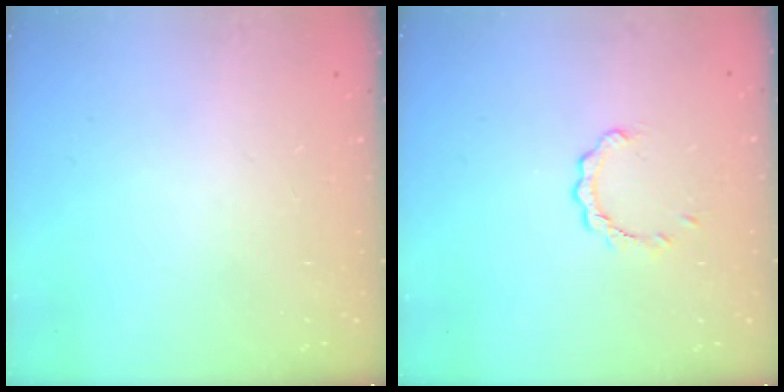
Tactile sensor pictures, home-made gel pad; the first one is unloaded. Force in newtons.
{"total": 2.6, "press": 2.6, "slide": 0.3}